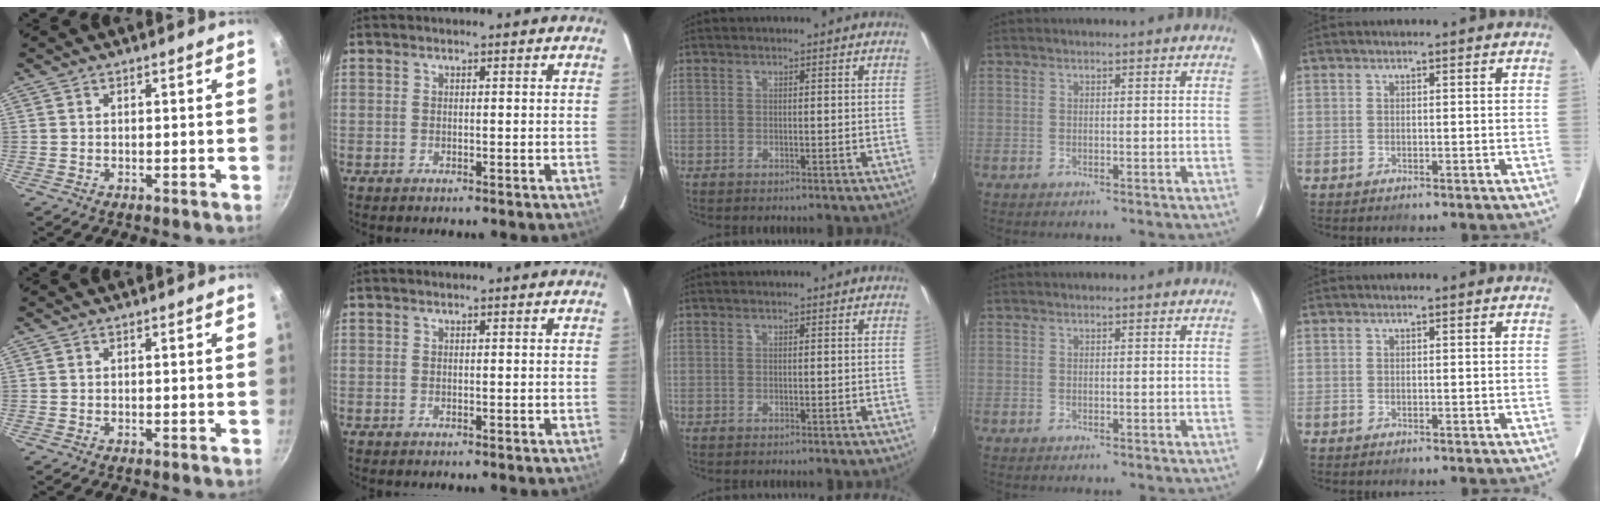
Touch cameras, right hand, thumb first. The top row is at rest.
{}